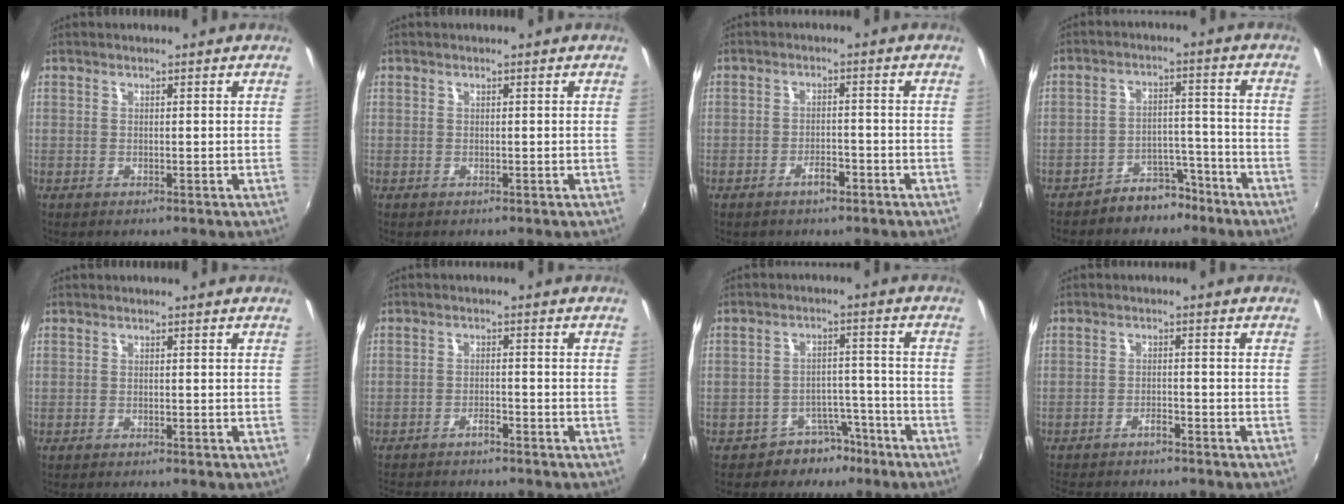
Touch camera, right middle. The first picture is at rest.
{"total": 0.0}
{"total": 2.3, "force": [-1.5, 1.1, 1.4], "torque": [-0.029, 0.004, -0.021]}
{"total": 6.3, "force": [-5.0, 3.4, 1.8], "torque": [-0.035, 0.031, -0.067]}
{"total": 1.9, "force": [-1.8, 0.4, 0.7], "torque": [-0.020, -0.013, -0.028]}
{"total": 6.8, "force": [-6.2, 1.2, 2.5], "torque": [-0.065, -0.005, -0.097]}
{"total": 5.9, "force": [-4.4, 3.7, 1.1], "torque": [-0.014, 0.031, -0.062]}
{"total": 7.0, "force": [-6.3, 1.5, 2.6], "torque": [-0.070, -0.008, -0.098]}